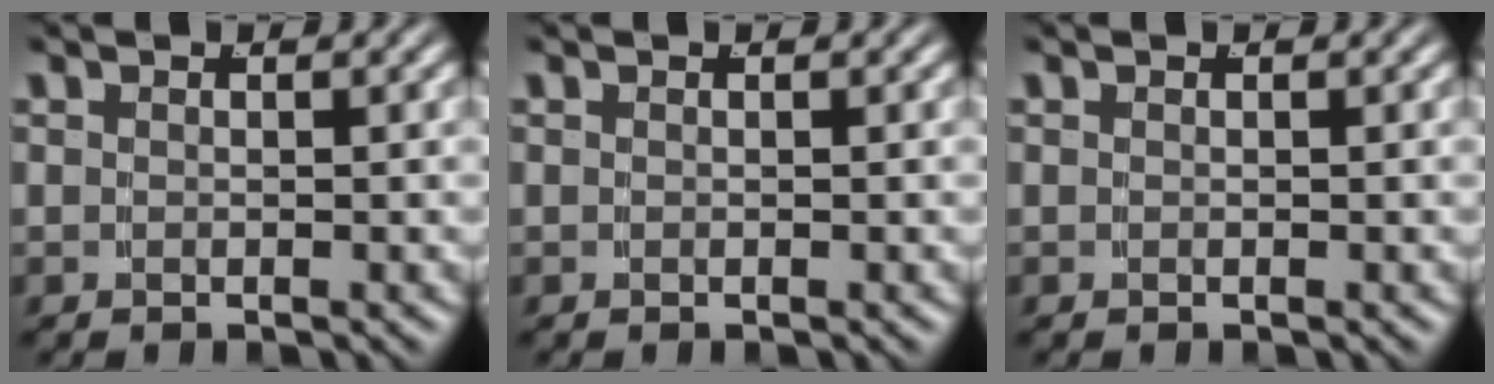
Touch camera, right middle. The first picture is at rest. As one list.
[{"total": 0.0}, {"total": 0.0}]